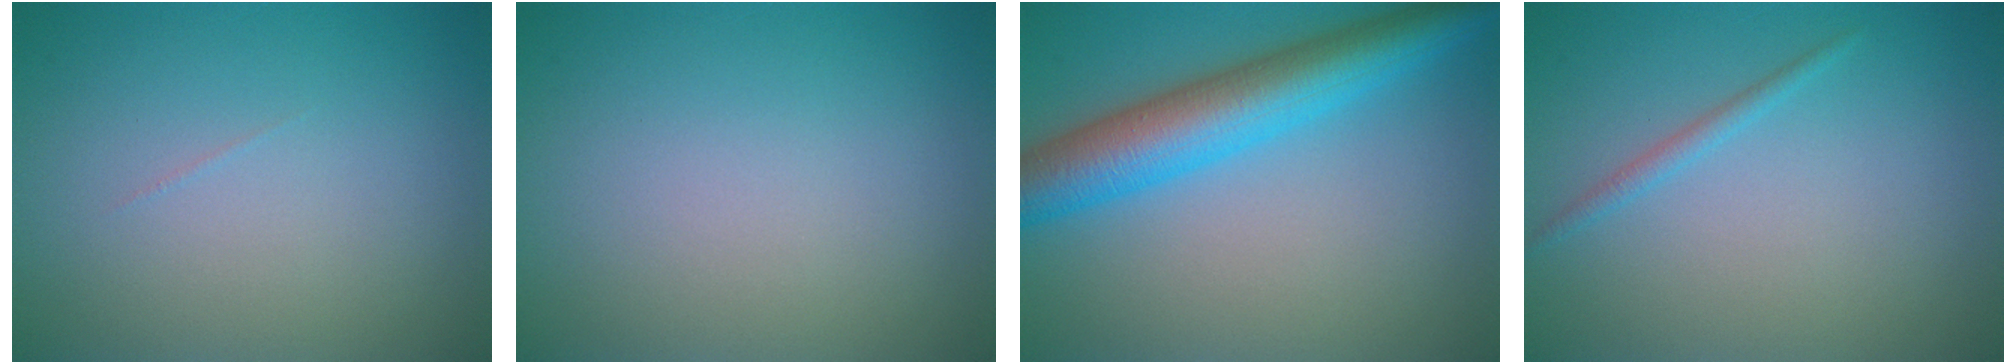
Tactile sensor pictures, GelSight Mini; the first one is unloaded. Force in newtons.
{"total": 0.0}
{"total": 7.8, "press": 7.8, "slide": 0.1}
{"total": 1.0, "press": 1.0, "slide": 0.1}